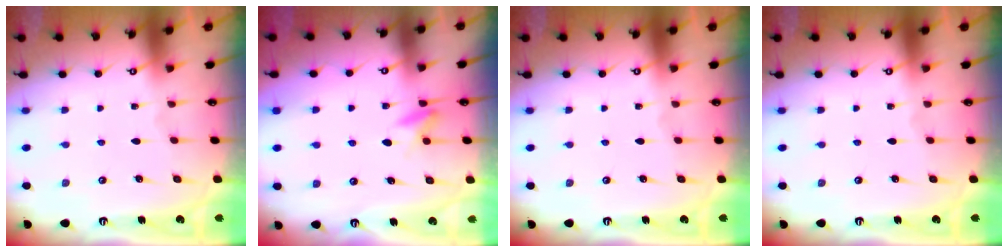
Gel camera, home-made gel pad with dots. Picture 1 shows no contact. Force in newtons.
{"total": 5.0, "press": 4.8, "slide": 1.6}
{"total": 0.0}
{"total": 0.0}